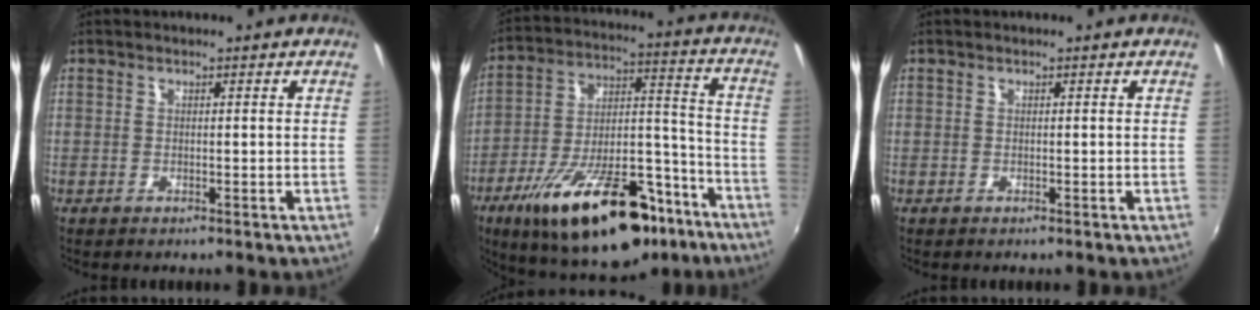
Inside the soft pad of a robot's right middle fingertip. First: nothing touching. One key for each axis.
{"total": 28.0, "fx": -17.5, "fy": 11.5, "fz": 18.6, "tx": -0.305, "ty": 0.002, "tz": -0.255}
{"total": 0.0}